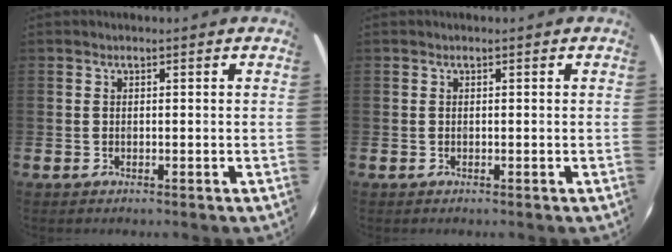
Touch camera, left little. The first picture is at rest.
{"total": 0.0}